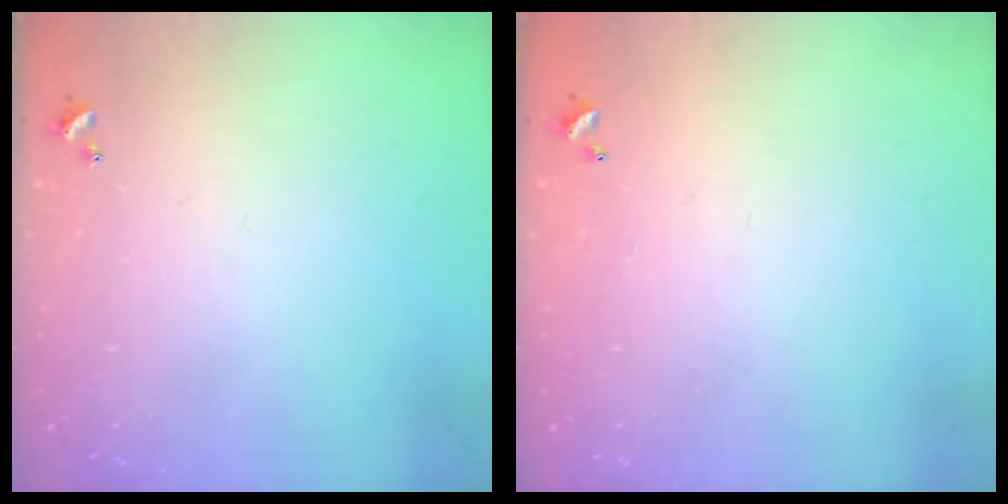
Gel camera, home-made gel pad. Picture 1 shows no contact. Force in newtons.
{"total": 2.9, "press": 2.9, "slide": 0.1}